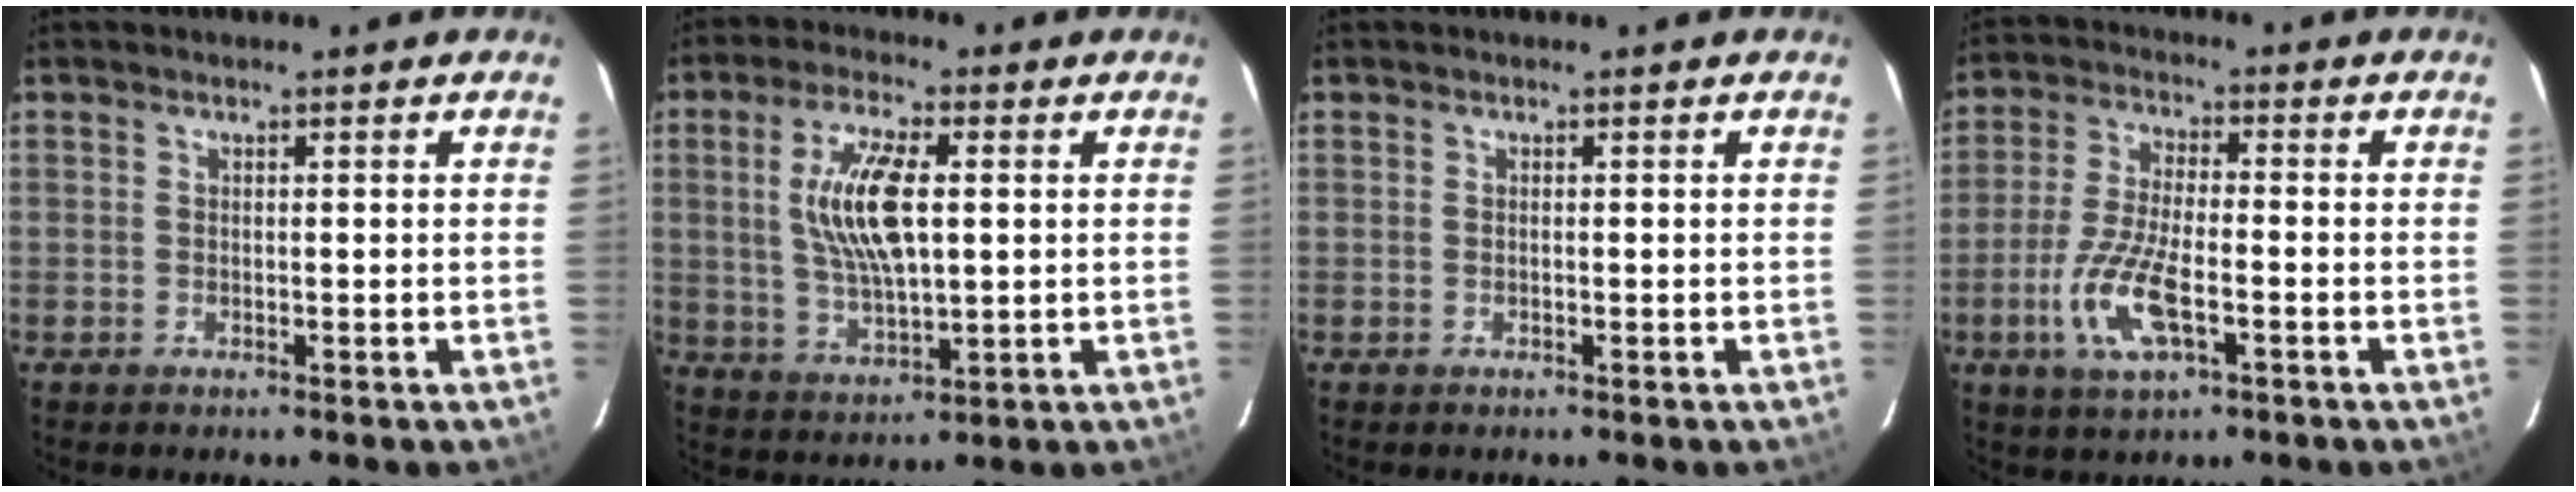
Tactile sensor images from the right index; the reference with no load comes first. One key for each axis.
{"total": 11.4, "fx": 1.9, "fy": 4.1, "fz": 10.5, "tx": -0.205, "ty": 0.003, "tz": 0.041}
{"total": 0.0}
{"total": 10.8, "fx": -4.0, "fy": 3.7, "fz": 9.3, "tx": -0.200, "ty": -0.008, "tz": -0.077}